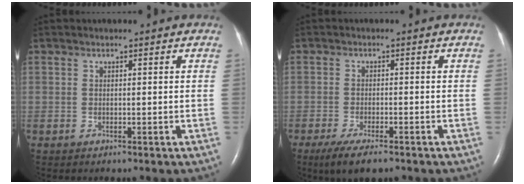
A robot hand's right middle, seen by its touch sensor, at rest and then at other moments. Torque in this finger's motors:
{"motor_torque": [0.98, -0.95, 0.21, 0.07]}